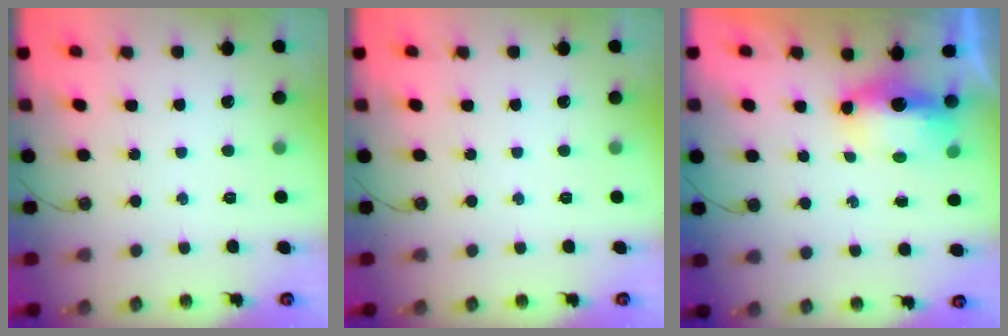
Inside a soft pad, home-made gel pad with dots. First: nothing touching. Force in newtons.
{"total": 0.0}
{"total": 10.8, "press": 8.3, "slide": 7.0}